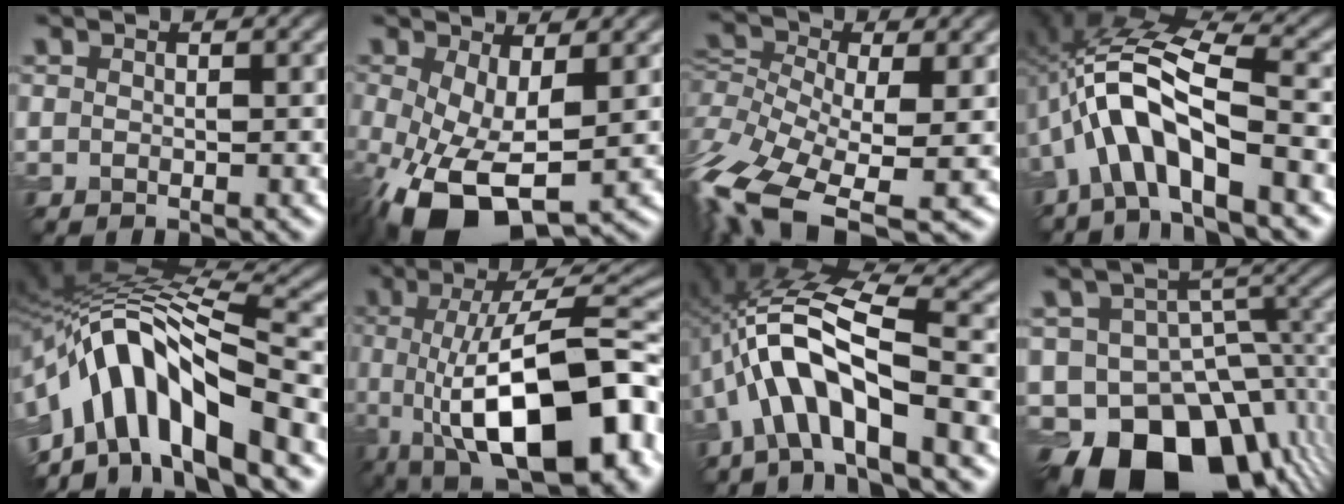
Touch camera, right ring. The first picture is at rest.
{"total": 9.7, "force": [-2.8, 4.9, 7.9], "torque": [-0.181, -0.040, -0.035]}
{"total": 12.5, "force": [-6.3, 5.7, 9.1], "torque": [-0.223, -0.005, -0.126]}
{"total": 8.2, "force": [-3.1, 2.5, 7.1], "torque": [-0.139, 0.023, -0.064]}
{"total": 11.7, "force": [-5.5, 4.5, 9.2], "torque": [-0.145, 0.024, -0.101]}
{"total": 14.0, "force": [-3.5, 4.7, 12.7], "torque": [-0.162, 0.000, -0.066]}
{"total": 8.6, "force": [-3.2, 2.5, 7.5], "torque": [-0.143, 0.023, -0.066]}
{"total": 15.5, "force": [-8.2, 9.2, 9.4], "torque": [-0.158, -0.013, -0.127]}